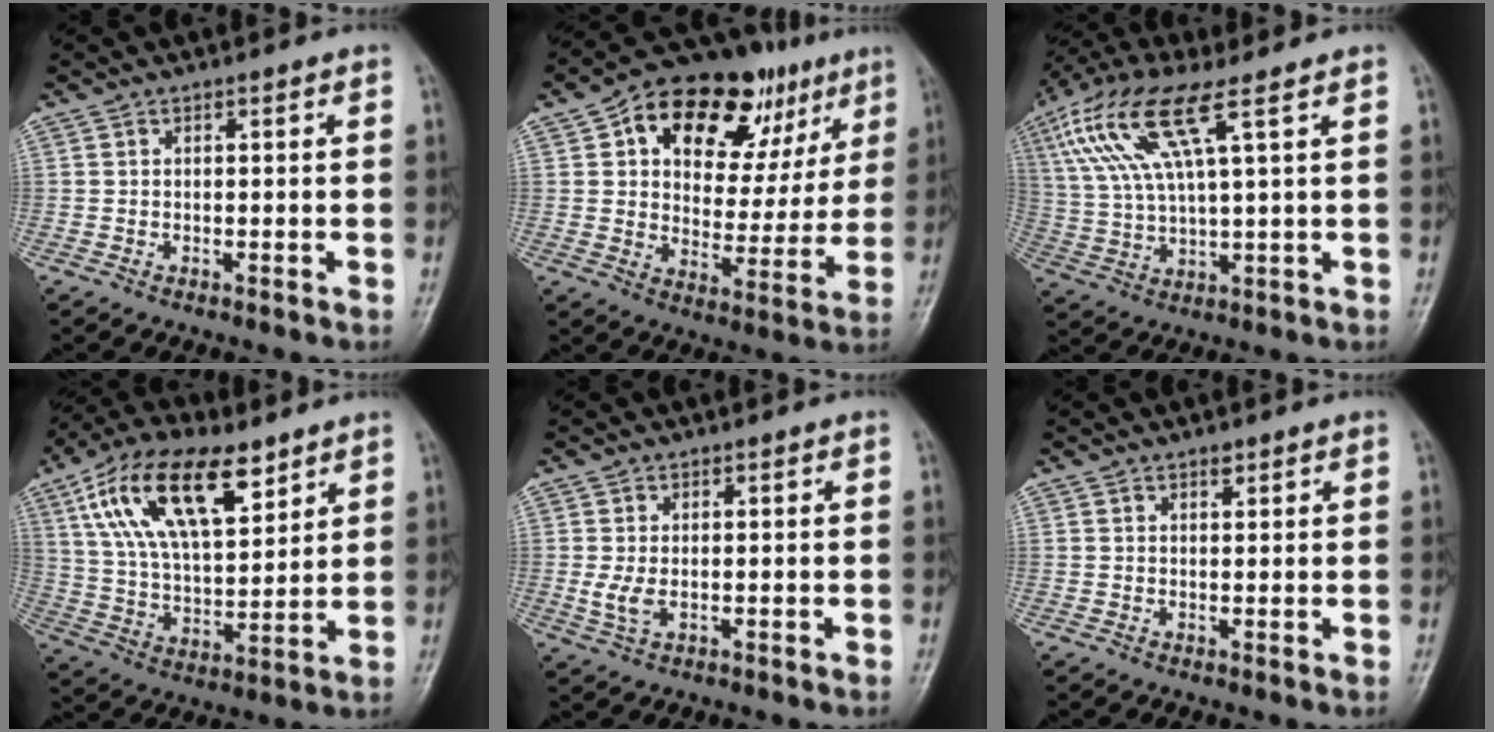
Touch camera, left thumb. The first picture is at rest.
{"total": 22.8, "force": [10.9, 13.4, 14.9], "torque": [-0.168, 0.000, 0.163]}
{"total": 14.2, "force": [6.3, 3.6, 12.2], "torque": [-0.280, 0.000, 0.122]}
{"total": 19.7, "force": [9.9, 9.3, 14.3], "torque": [-0.232, -0.025, 0.182]}
{"total": 3.1, "force": [-0.2, 1.8, 2.5], "torque": [-0.057, -0.007, -0.001]}
{"total": 1.3, "force": [0.9, 0.7, 0.7], "torque": [-0.004, -0.005, 0.012]}